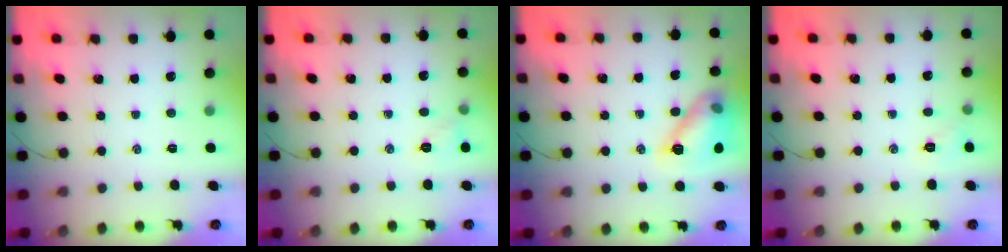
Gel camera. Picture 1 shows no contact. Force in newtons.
{"total": 5.7, "press": 5.6, "slide": 1.2}
{"total": 13.0, "press": 13.0, "slide": 0.7}
{"total": 5.0, "press": 4.8, "slide": 1.5}